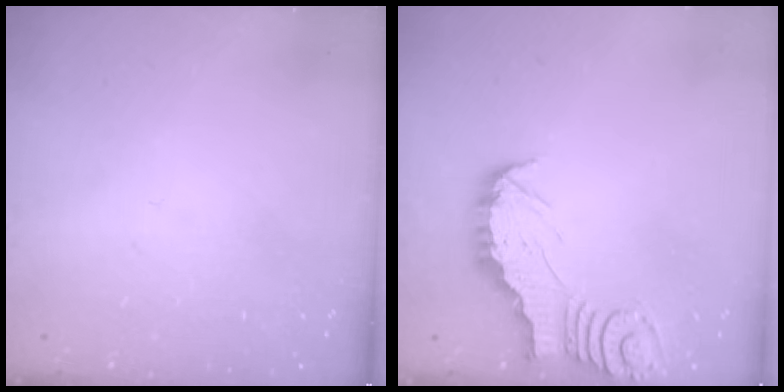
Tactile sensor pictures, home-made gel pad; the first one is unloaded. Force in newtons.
{"total": 2.6, "press": 2.6, "slide": 0.2}